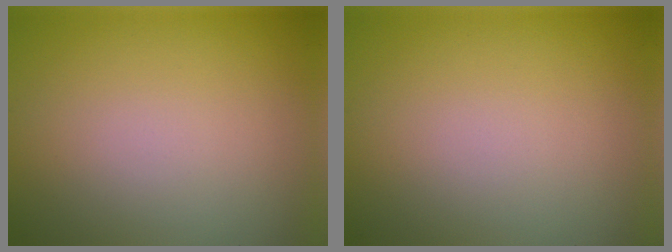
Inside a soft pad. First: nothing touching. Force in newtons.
{"total": 0.0}